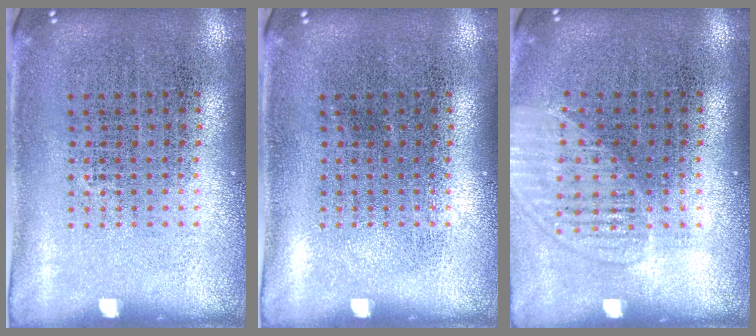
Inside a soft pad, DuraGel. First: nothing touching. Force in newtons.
{"total": 0.0}
{"total": 1.3, "press": 1.3, "slide": 0.2}